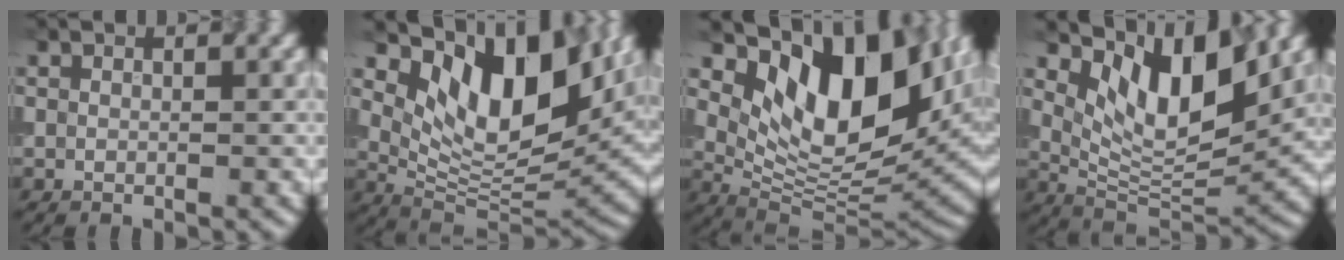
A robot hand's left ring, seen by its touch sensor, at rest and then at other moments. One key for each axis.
{"total": 12.1, "fx": 5.4, "fy": 5.6, "fz": 9.3, "tx": -0.143, "ty": -0.011, "tz": 0.104}
{"total": 13.9, "fx": 5.6, "fy": 6.8, "fz": 10.8, "tx": -0.165, "ty": -0.009, "tz": 0.107}
{"total": 8.5, "fx": 4.1, "fy": 3.4, "fz": 6.6, "tx": -0.112, "ty": -0.013, "tz": 0.076}